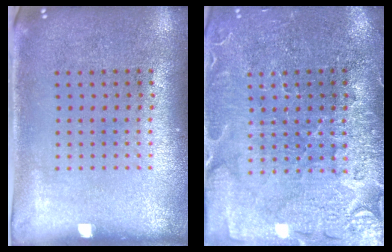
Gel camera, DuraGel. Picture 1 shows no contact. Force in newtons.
{"total": 3.5, "press": 3.4, "slide": 1.0}